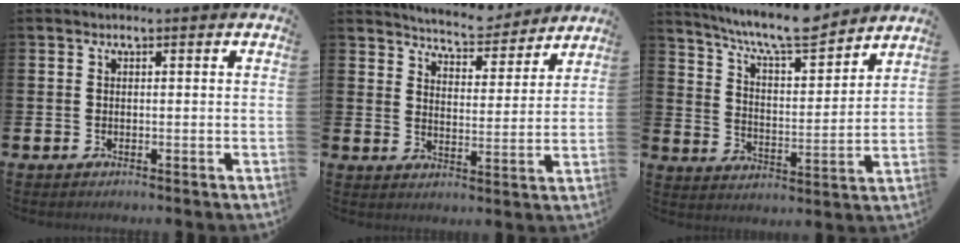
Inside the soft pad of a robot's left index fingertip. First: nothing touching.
{"total": 6.3, "force": [6.2, 0.8, 0.6], "torque": [-0.027, -0.046, 0.108]}
{"total": 9.3, "force": [8.6, 0.8, 3.3], "torque": [-0.085, -0.059, 0.151]}